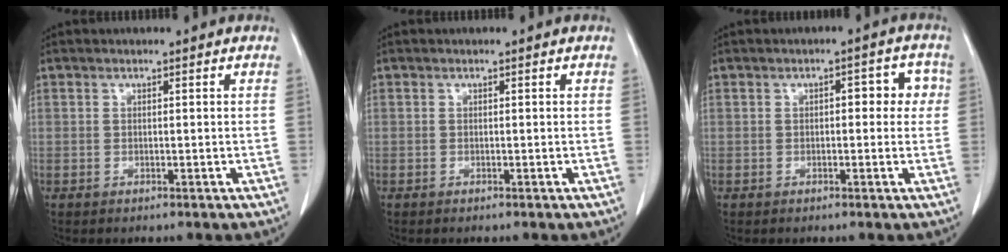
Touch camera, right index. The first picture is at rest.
{"total": 0.0}
{"total": 4.4, "force": [0.5, 2.1, 3.8], "torque": [-0.035, 0.022, 0.003]}